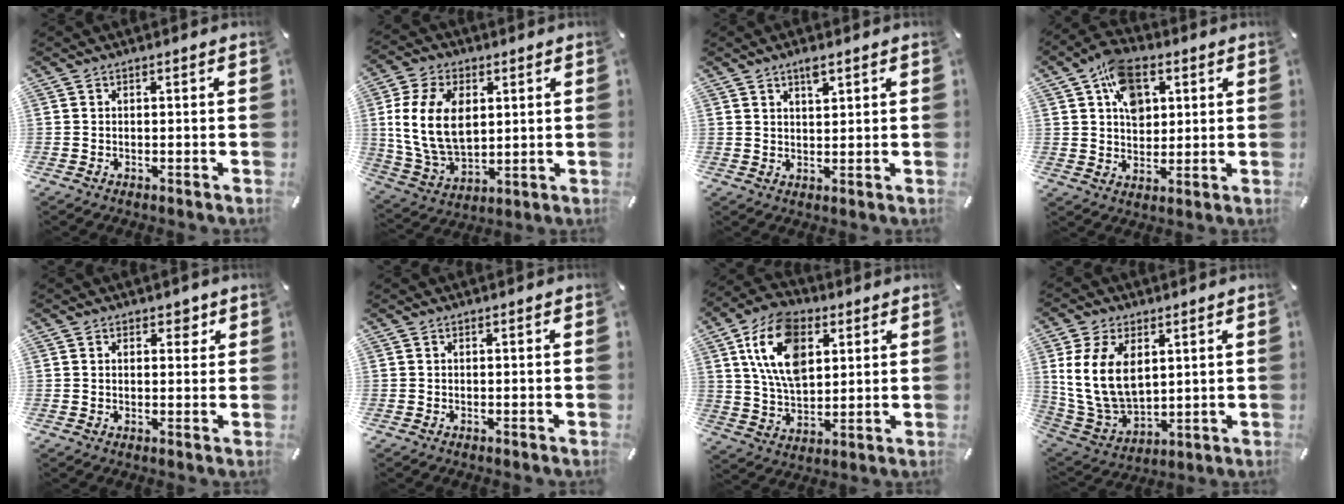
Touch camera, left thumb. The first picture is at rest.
{"total": 14.8, "force": [2.7, 10.2, 10.3], "torque": [-0.228, 0.006, 0.046]}
{"total": 3.3, "force": [2.1, 1.5, 2.1], "torque": [-0.028, -0.004, 0.034]}
{"total": 10.4, "force": [4.2, 7.5, 5.9], "torque": [-0.098, -0.001, 0.077]}
{"total": 2.9, "force": [1.4, 2.0, 1.5], "torque": [-0.010, -0.002, 0.017]}
{"total": 0.0}
{"total": 15.6, "force": [6.1, 9.5, 10.8], "torque": [-0.220, -0.005, 0.107]}
{"total": 13.6, "force": [4.0, 9.4, 9.0], "torque": [-0.202, -0.007, 0.073]}